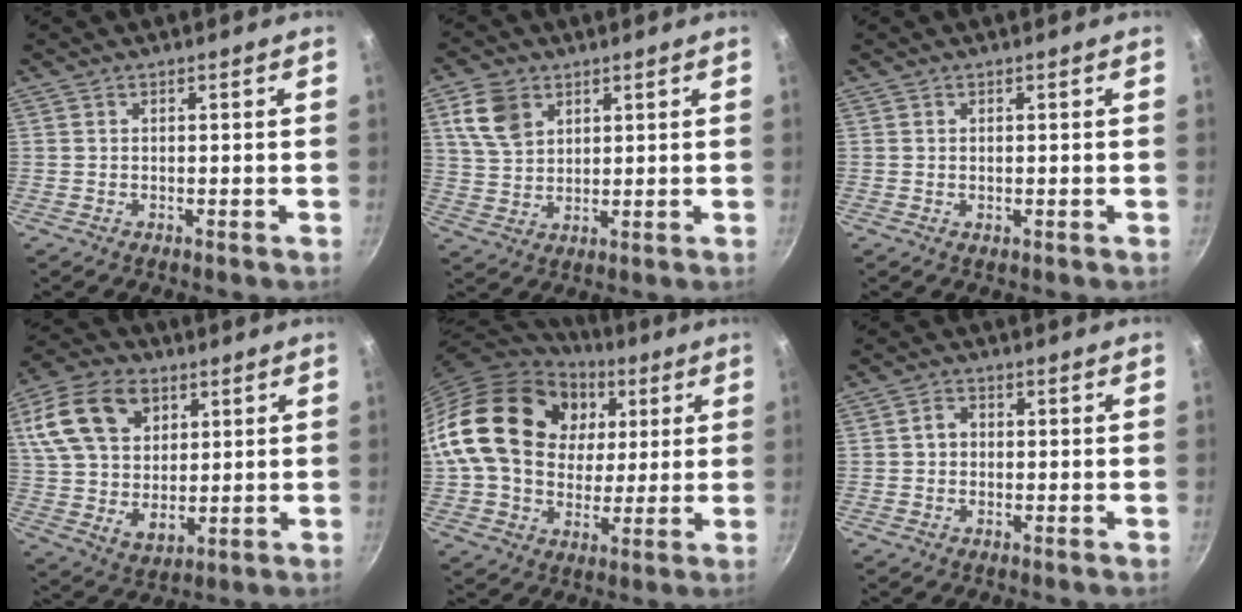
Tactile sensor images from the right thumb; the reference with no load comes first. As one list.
[{"total": 8.3, "force": [3.8, 5.8, 4.6], "torque": [-0.072, -0.007, 0.075]}, {"total": 0.7, "force": [0.1, 0.5, 0.5], "torque": [-0.007, -0.001, 0.000]}, {"total": 18.9, "force": [6.8, 13.2, 11.8], "torque": [-0.193, -0.008, 0.122]}, {"total": 25.0, "force": [6.3, 18.6, 15.4], "torque": [-0.256, 0.011, 0.107]}, {"total": 2.7, "force": [-0.3, 2.4, 1.2], "torque": [-0.010, 0.010, -0.010]}]